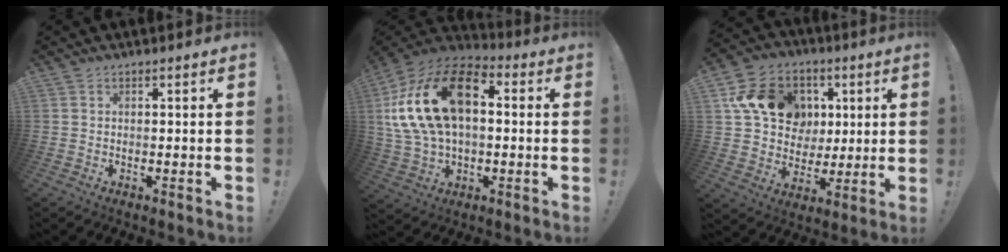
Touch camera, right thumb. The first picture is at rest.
{"total": 23.8, "force": [5.2, 14.6, 18.0], "torque": [-0.337, -0.006, 0.094]}
{"total": 18.4, "force": [5.6, 15.2, 8.7], "torque": [-0.124, 0.000, 0.130]}